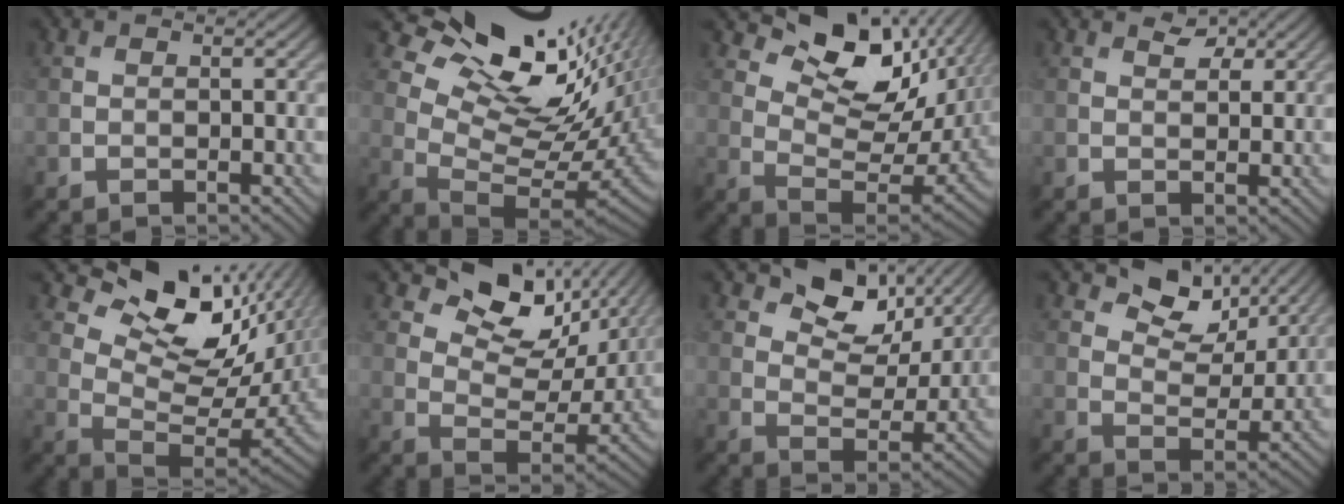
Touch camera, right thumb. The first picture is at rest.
{"total": 17.0, "force": [7.9, 8.7, 12.3], "torque": [-0.211, 0.007, 0.151]}
{"total": 13.3, "force": [6.7, 6.9, 9.2], "torque": [-0.160, -0.007, 0.119]}
{"total": 1.9, "force": [1.4, 0.9, 0.9], "torque": [-0.015, -0.003, 0.026]}
{"total": 15.0, "force": [7.1, 7.6, 10.8], "torque": [-0.185, -0.002, 0.128]}
{"total": 11.4, "force": [7.0, 6.0, 6.7], "torque": [-0.125, -0.002, 0.121]}
{"total": 9.1, "force": [5.8, 4.9, 5.0], "torque": [-0.089, -0.013, 0.097]}
{"total": 7.4, "force": [5.1, 3.9, 3.8], "torque": [-0.064, -0.013, 0.083]}